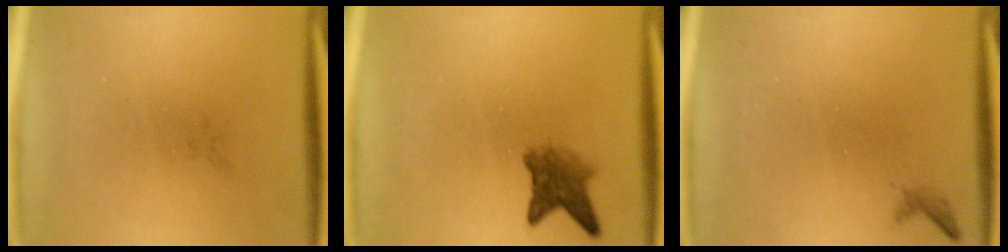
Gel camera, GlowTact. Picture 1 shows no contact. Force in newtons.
{"total": 3.7}
{"total": 0.6}